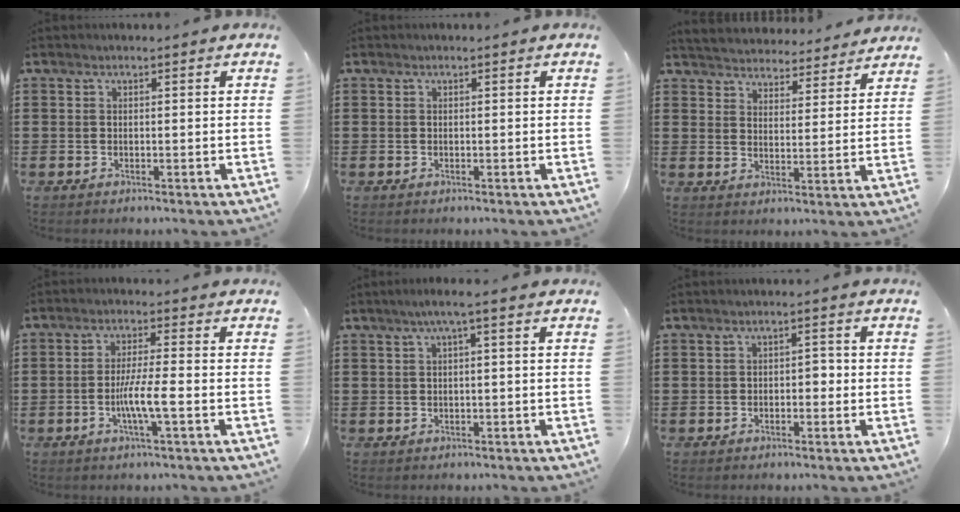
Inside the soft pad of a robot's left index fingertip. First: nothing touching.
{"total": 0.0}
{"total": 4.2, "force": [4.2, 0.1, -0.7], "torque": [-0.012, -0.032, 0.070]}
{"total": 5.8, "force": [-1.9, 0.3, 5.4], "torque": [-0.106, -0.008, -0.039]}
{"total": 2.0, "force": [-0.1, 0.0, 2.0], "torque": [-0.035, 0.000, -0.005]}
{"total": 2.0, "force": [-0.8, 1.1, 1.5], "torque": [-0.031, 0.006, -0.021]}